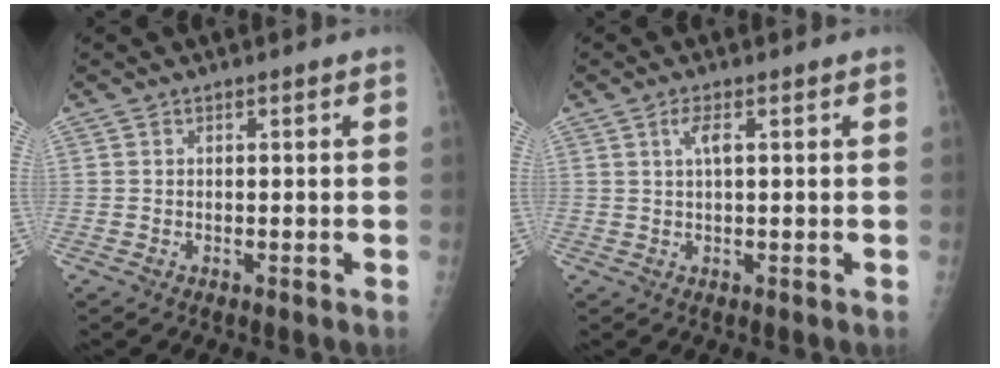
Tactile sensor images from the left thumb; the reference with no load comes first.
{"total": 2.3, "force": [0.8, 0.5, 2.1], "torque": [-0.049, 0.004, 0.017]}